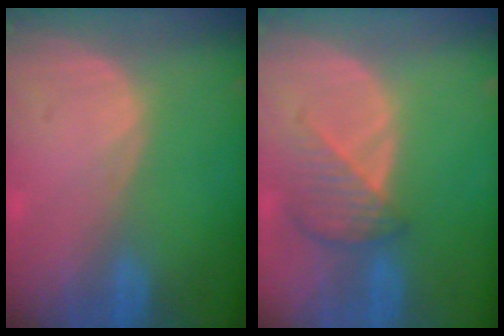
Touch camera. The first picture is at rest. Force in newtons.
{"total": 4.5, "press": 4.1, "slide": 1.7}